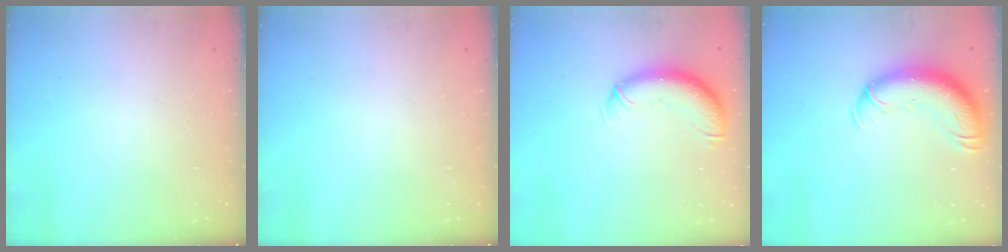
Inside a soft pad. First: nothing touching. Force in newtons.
{"total": 0.0}
{"total": 10.9, "press": 10.6, "slide": 2.3}
{"total": 15.2, "press": 14.8, "slide": 3.6}